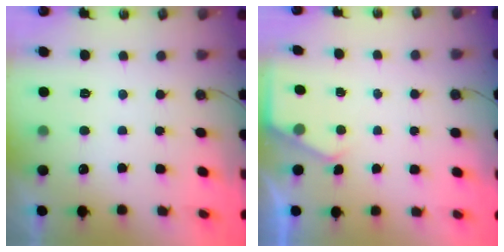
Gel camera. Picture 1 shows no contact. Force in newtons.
{"total": 2.4, "press": 2.4, "slide": 0.4}